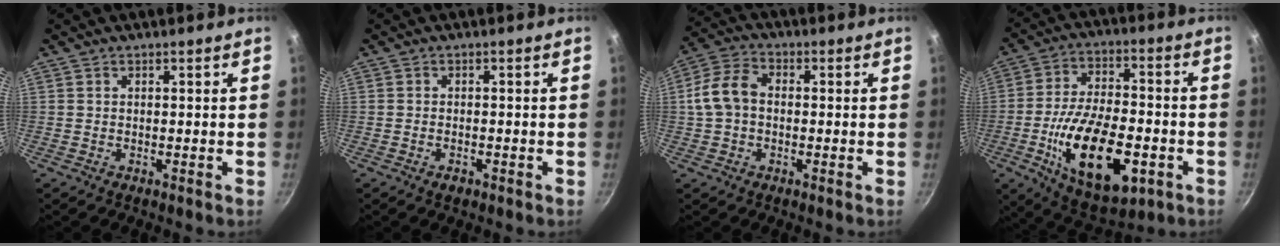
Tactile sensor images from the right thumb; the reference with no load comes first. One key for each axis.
{"total": 1.6, "fx": -0.9, "fy": 0.9, "fz": 1.0, "tx": -0.019, "ty": 0.006, "tz": -0.013}
{"total": 8.1, "fx": -0.2, "fy": 5.8, "fz": 5.7, "tx": -0.104, "ty": 0.028, "tz": -0.015}
{"total": 21.2, "fx": -6.3, "fy": 10.3, "fz": 17.5, "tx": -0.287, "ty": 0.018, "tz": -0.095}